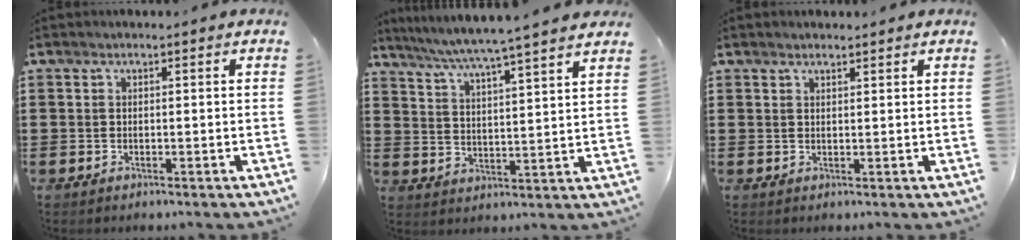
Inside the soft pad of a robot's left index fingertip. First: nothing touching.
{"total": 5.3, "force": [4.8, -1.0, 2.1], "torque": [-0.060, -0.037, 0.078]}
{"total": 1.3, "force": [1.2, 0.2, 0.3], "torque": [-0.007, 0.000, 0.023]}